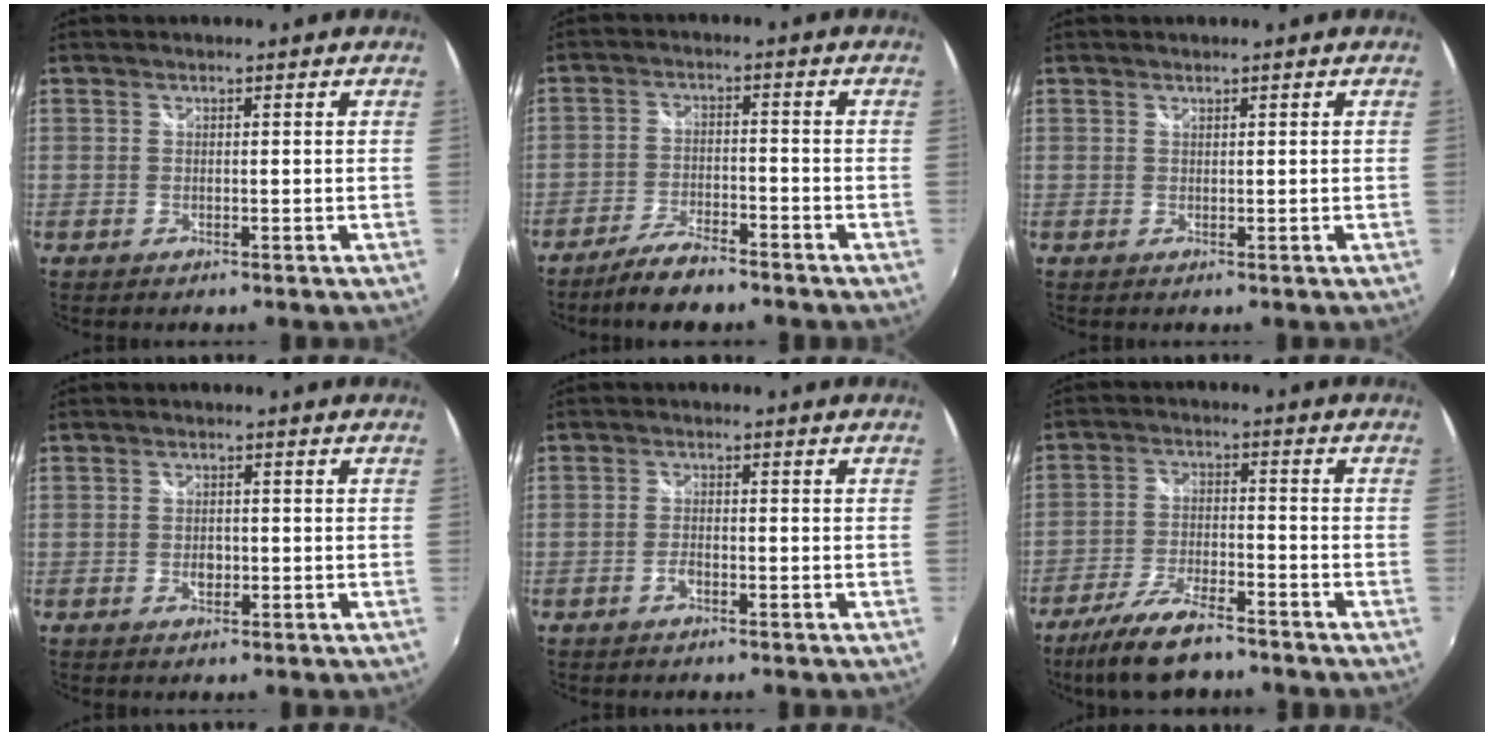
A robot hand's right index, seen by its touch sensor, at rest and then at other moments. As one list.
[{"total": 7.4, "force": [-6.1, 1.7, 3.7], "torque": [-0.093, -0.009, -0.112]}, {"total": 0.0}, {"total": 2.2, "force": [-0.6, 1.5, 1.5], "torque": [-0.025, 0.000, -0.011]}, {"total": 2.1, "force": [-1.2, 0.9, 1.5], "torque": [-0.036, 0.002, -0.026]}, {"total": 11.7, "force": [-9.3, 3.4, 6.4], "torque": [-0.145, -0.013, -0.165]}]